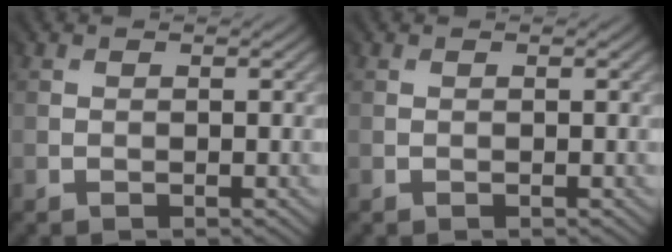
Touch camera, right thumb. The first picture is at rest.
{"total": 0.0}